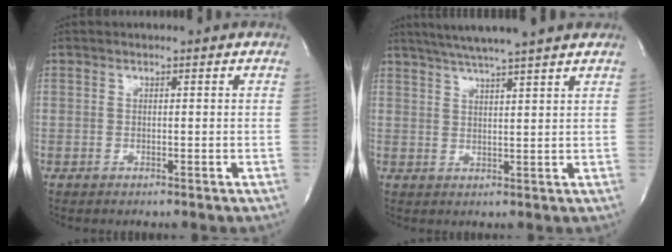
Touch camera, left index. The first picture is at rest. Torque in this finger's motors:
{"motor_torque": [0.30, -0.24, 0.15, 0.04]}